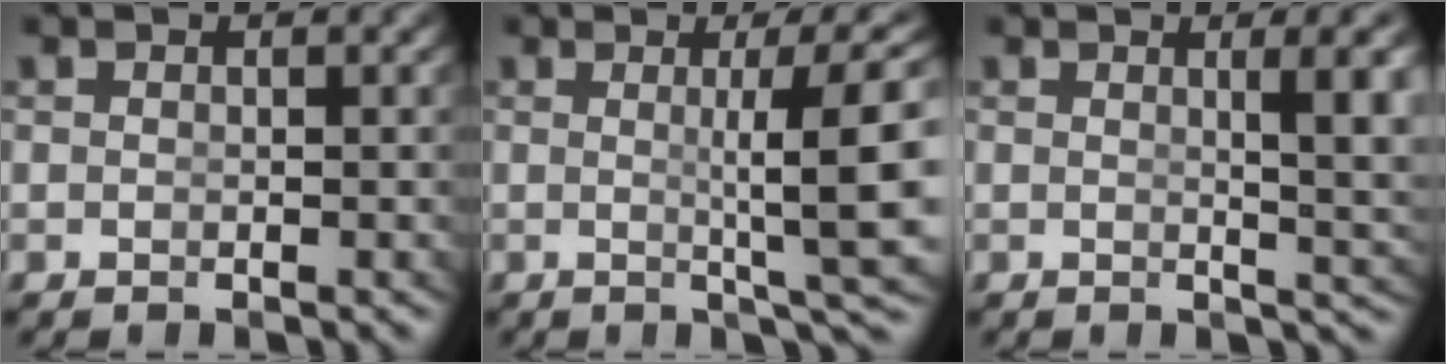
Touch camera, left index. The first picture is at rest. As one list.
[{"total": 6.8, "force": [0.4, 0.6, 6.7], "torque": [-0.087, -0.001, 0.010]}, {"total": 4.0, "force": [0.9, 0.2, 3.9], "torque": [-0.043, -0.006, 0.021]}]